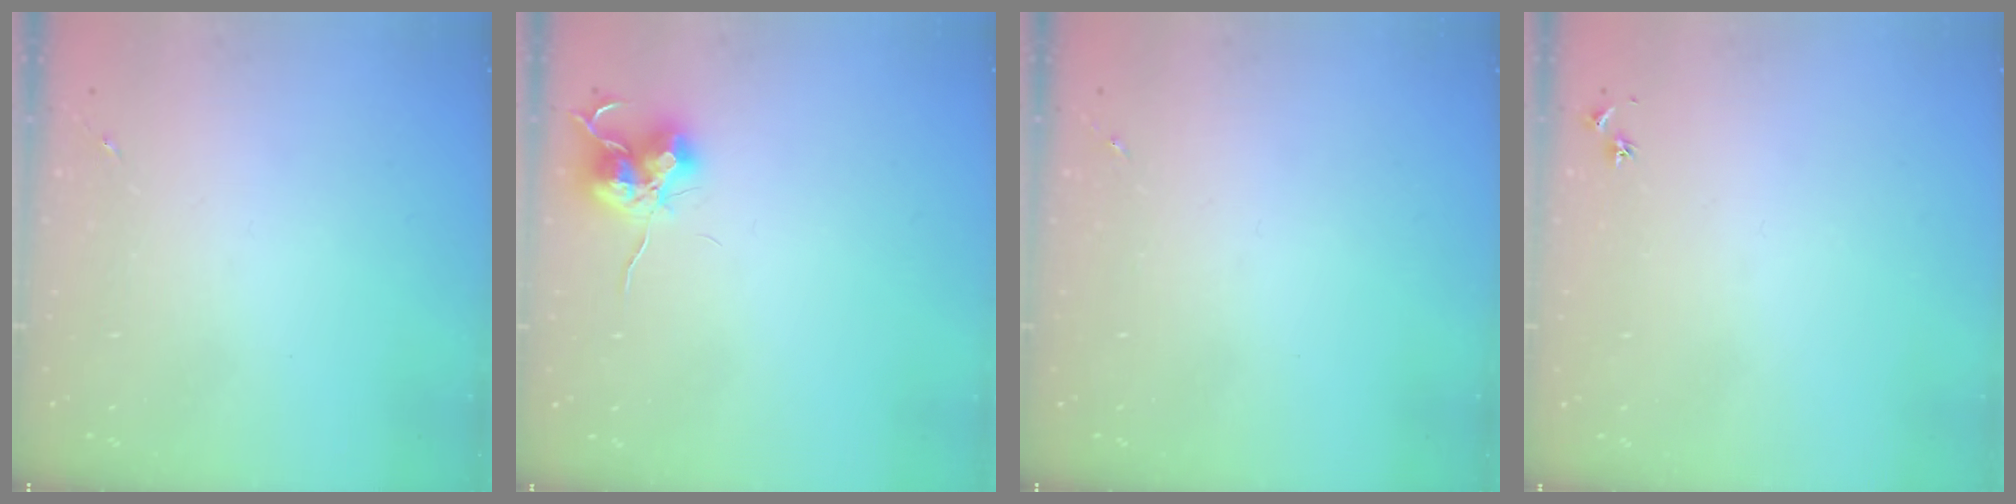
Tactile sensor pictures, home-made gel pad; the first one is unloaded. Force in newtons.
{"total": 10.9, "press": 10.8, "slide": 0.8}
{"total": 0.0}
{"total": 2.9, "press": 2.8, "slide": 0.3}